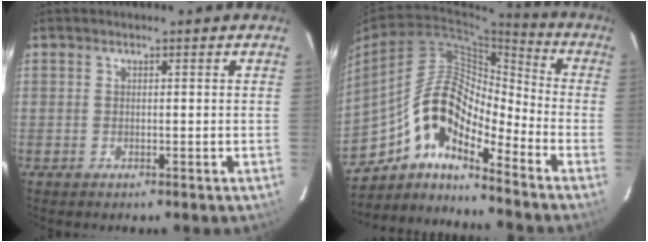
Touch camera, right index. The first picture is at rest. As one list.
[{"total": 13.3, "force": [-9.1, 4.2, 8.8], "torque": [-0.146, 0.016, -0.181]}]